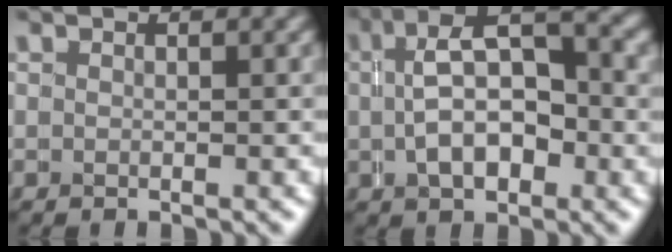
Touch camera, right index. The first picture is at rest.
{"total": 5.7, "force": [0.1, 2.4, 5.2], "torque": [-0.078, 0.010, 0.002]}